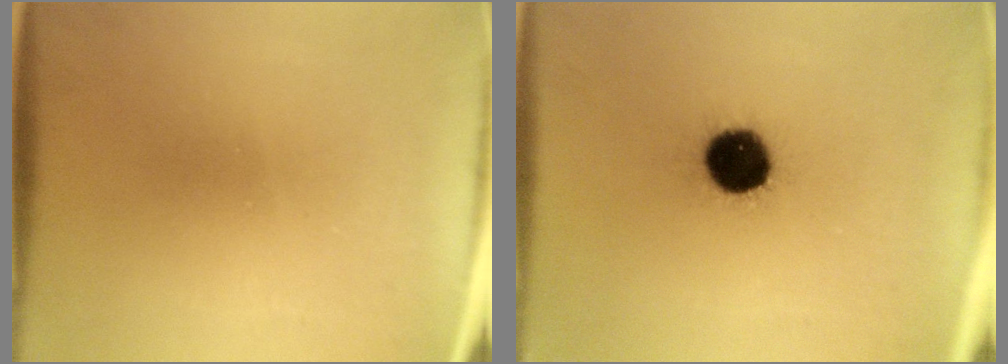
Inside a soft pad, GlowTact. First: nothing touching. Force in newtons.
{"total": 12.6}